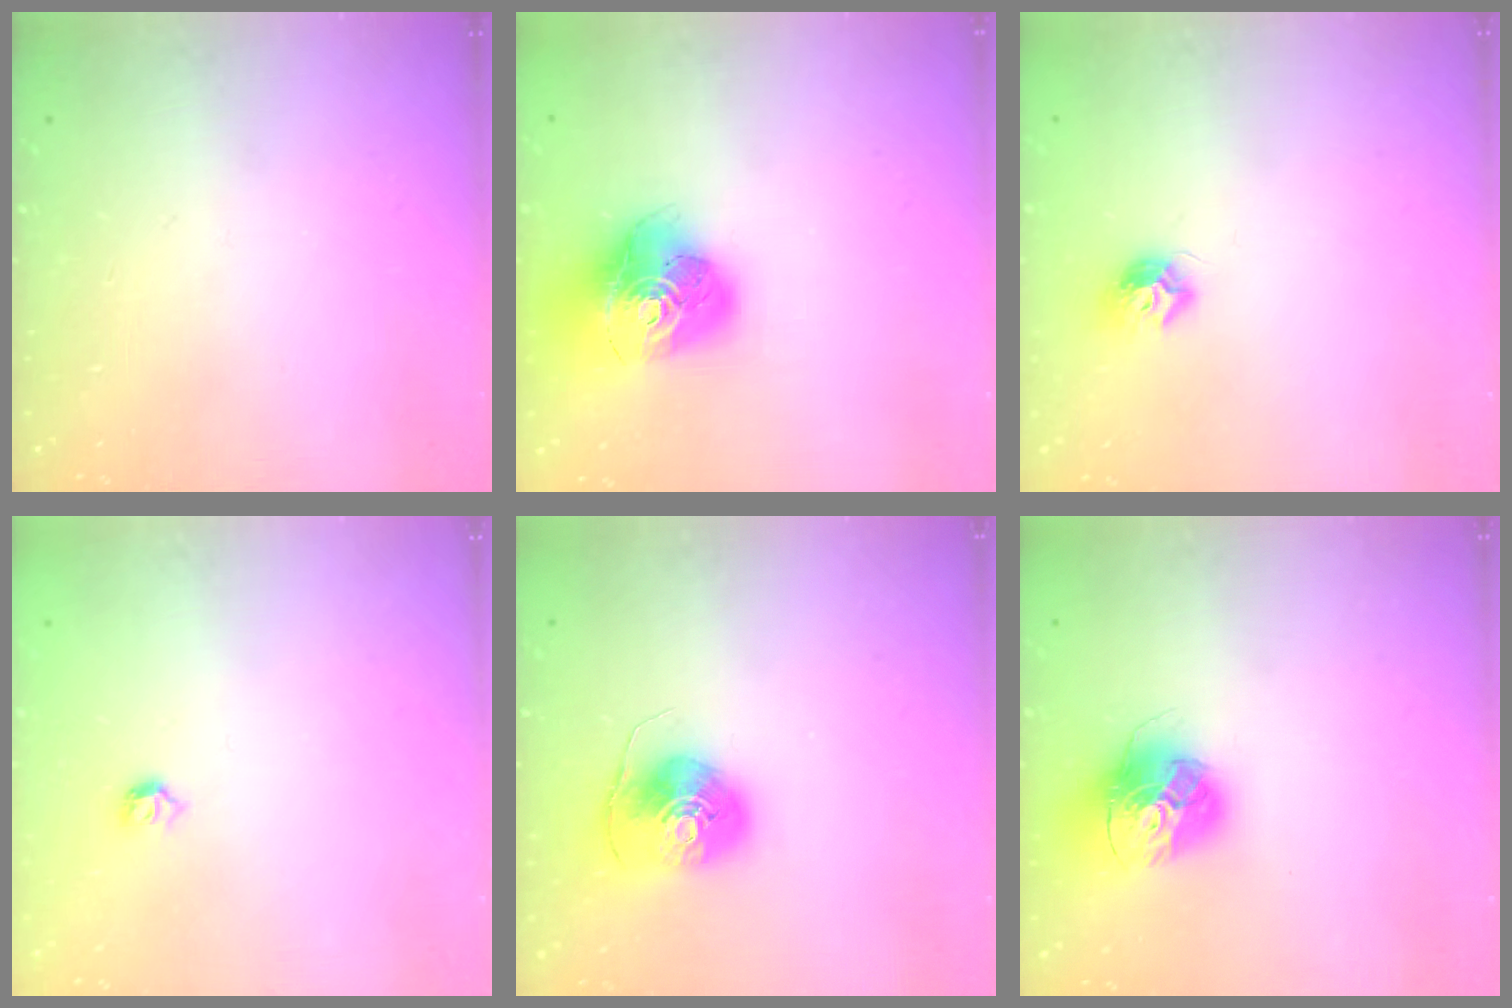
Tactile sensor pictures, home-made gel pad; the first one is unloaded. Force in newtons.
{"total": 18.0, "press": 17.9, "slide": 1.9}
{"total": 7.9, "press": 7.9, "slide": 0.4}
{"total": 4.0, "press": 4.0, "slide": 0.8}
{"total": 8.4, "press": 8.3, "slide": 1.5}
{"total": 16.0, "press": 16.0, "slide": 1.7}